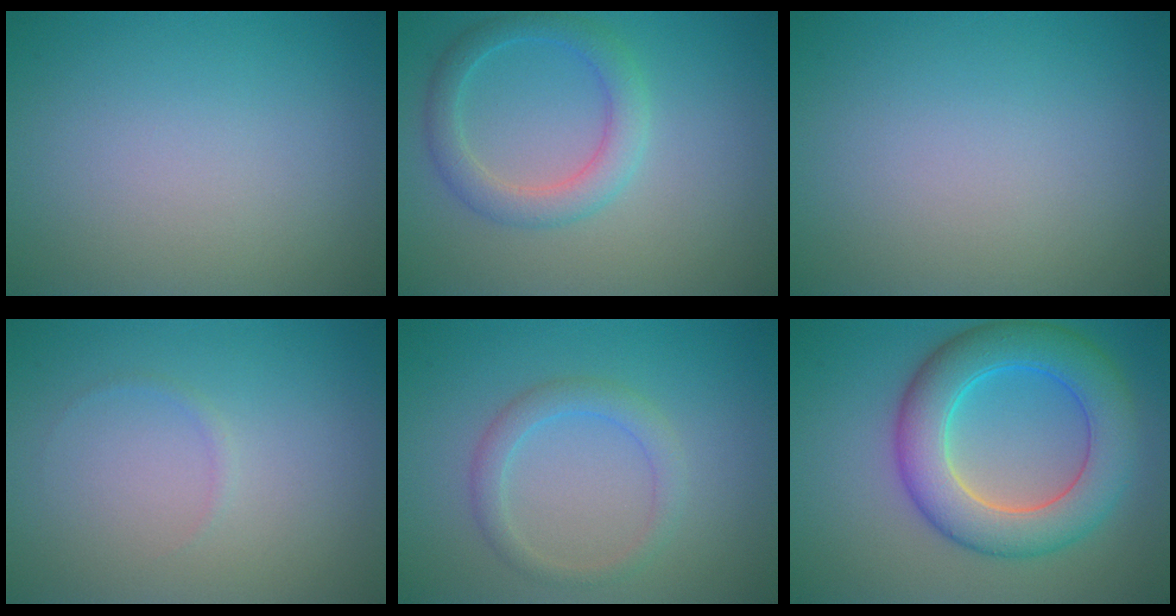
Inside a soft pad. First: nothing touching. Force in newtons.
{"total": 3.2, "press": 3.2, "slide": 0.0}
{"total": 0.0}
{"total": 1.2, "press": 1.2, "slide": 0.2}
{"total": 2.2, "press": 2.2, "slide": 0.0}
{"total": 7.9, "press": 7.9, "slide": 0.2}